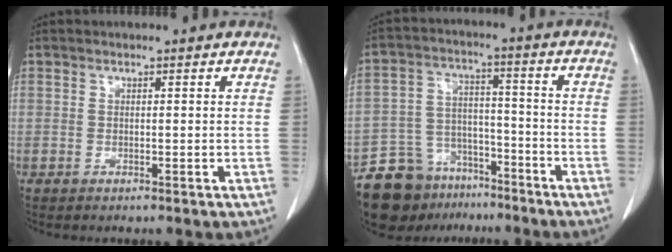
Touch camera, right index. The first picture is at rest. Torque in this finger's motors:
{"motor_torque": [-0.98, -0.43, -0.96, -0.21]}